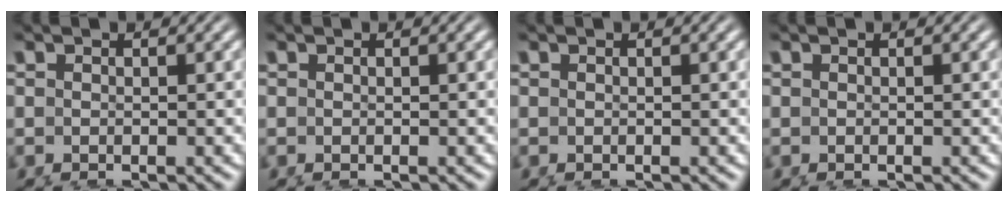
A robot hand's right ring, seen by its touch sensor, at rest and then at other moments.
{"total": 0.0}
{"total": 0.0}
{"total": 0.0}